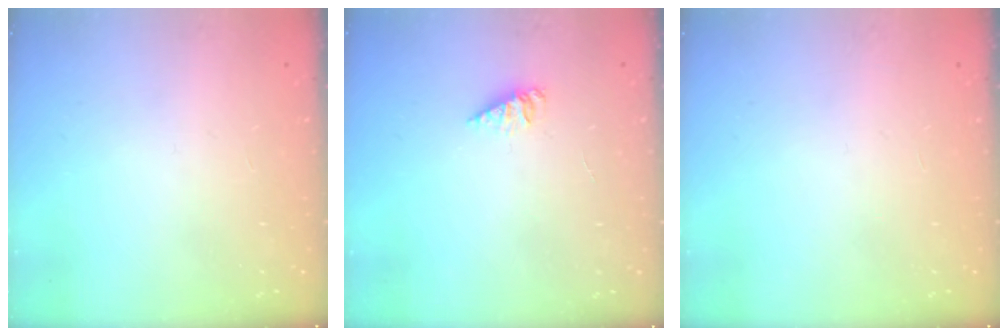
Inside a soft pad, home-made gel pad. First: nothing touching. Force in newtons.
{"total": 2.2, "press": 2.2, "slide": 0.3}
{"total": 0.0}